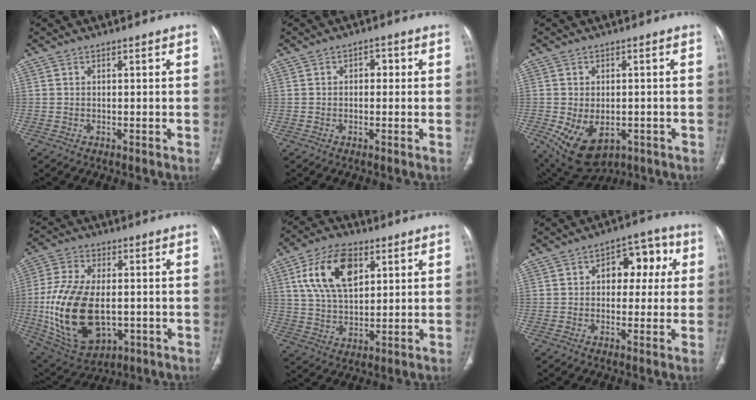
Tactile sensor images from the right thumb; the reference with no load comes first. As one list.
[{"total": 2.0, "force": [0.2, 1.4, 1.4], "torque": [-0.006, 0.006, -0.003]}, {"total": 11.2, "force": [-3.9, 7.1, 7.7], "torque": [-0.127, 0.002, -0.042]}, {"total": 20.3, "force": [-2.5, 11.7, 16.3], "torque": [-0.321, -0.007, -0.024]}, {"total": 14.0, "force": [5.1, 8.0, 10.3], "torque": [-0.176, -0.009, 0.098]}, {"total": 9.6, "force": [2.0, 6.2, 7.1], "torque": [-0.050, 0.025, 0.024]}]